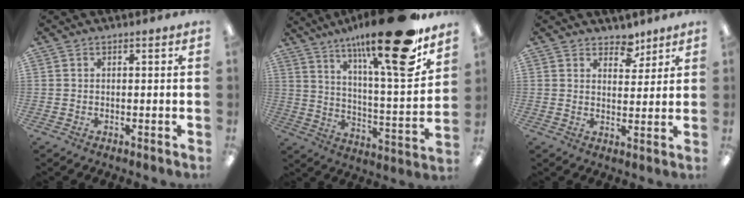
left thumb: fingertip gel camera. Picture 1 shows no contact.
{"total": 23.6, "force": [16.7, 4.1, 16.1], "torque": [-0.250, -0.113, 0.260]}
{"total": 5.6, "force": [4.5, 2.9, 1.6], "torque": [-0.004, -0.030, 0.076]}